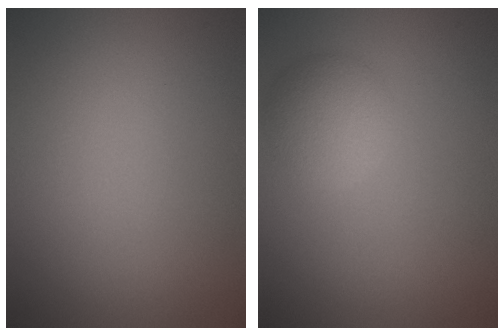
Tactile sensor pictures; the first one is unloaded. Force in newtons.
{"total": 3.6, "press": 3.6, "slide": 0.2}